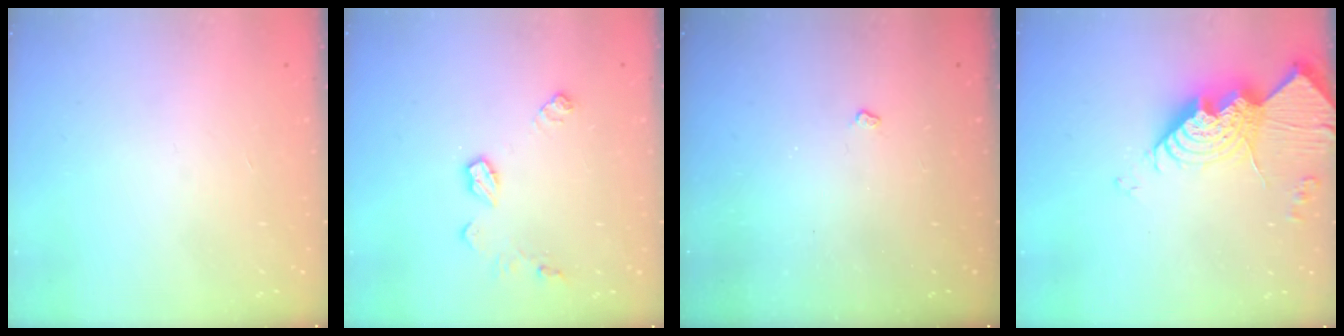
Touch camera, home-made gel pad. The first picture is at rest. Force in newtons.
{"total": 8.0, "press": 8.0, "slide": 0.3}
{"total": 3.0, "press": 2.9, "slide": 0.5}
{"total": 21.9, "press": 21.8, "slide": 2.2}